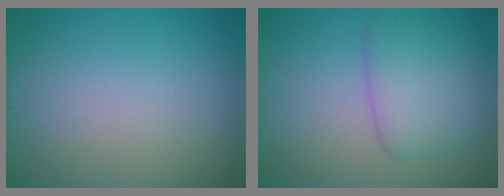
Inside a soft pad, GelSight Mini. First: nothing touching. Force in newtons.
{"total": 4.5, "press": 4.5, "slide": 0.2}